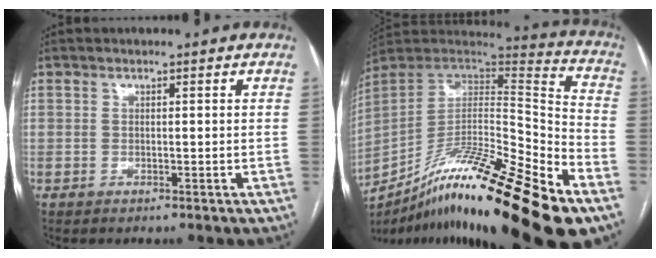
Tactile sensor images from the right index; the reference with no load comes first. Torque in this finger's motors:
{"motor_torque": [0.57, -1.57, -0.44, -0.21]}